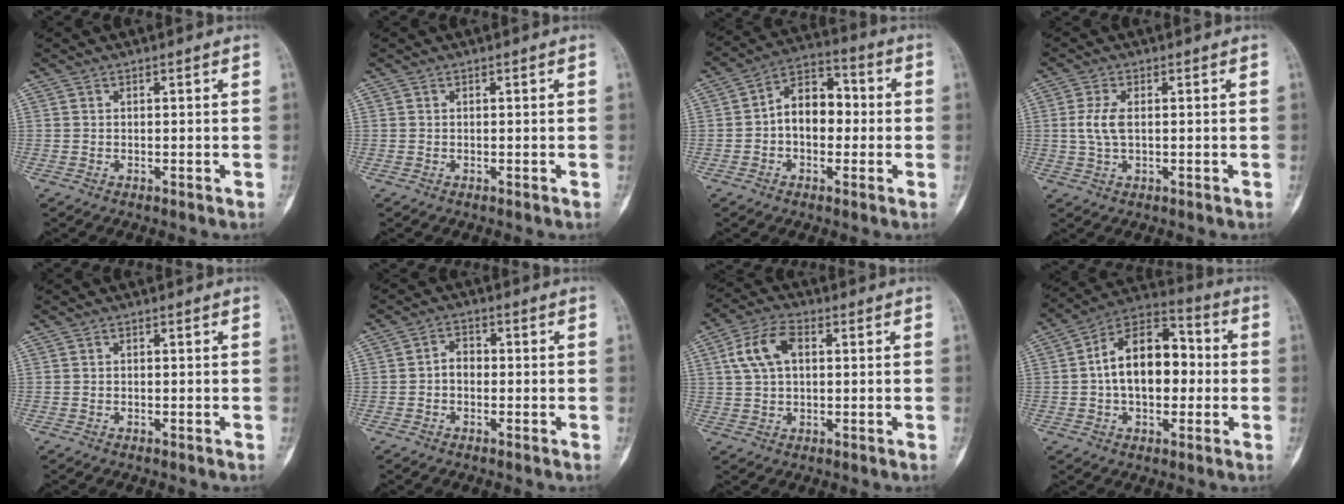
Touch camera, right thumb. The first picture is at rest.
{"total": 0.0}
{"total": 10.3, "force": [-0.5, 7.0, 7.6], "torque": [-0.088, 0.035, -0.023]}
{"total": 4.3, "force": [0.3, 2.1, 3.8], "torque": [-0.084, 0.004, 0.004]}
{"total": 0.0}
{"total": 3.1, "force": [-0.6, 2.3, 1.9], "torque": [-0.015, 0.016, -0.021]}
{"total": 8.4, "force": [2.1, 4.9, 6.5], "torque": [-0.127, 0.016, 0.038]}
{"total": 15.9, "force": [0.1, 9.9, 12.5], "torque": [-0.171, 0.040, -0.010]}